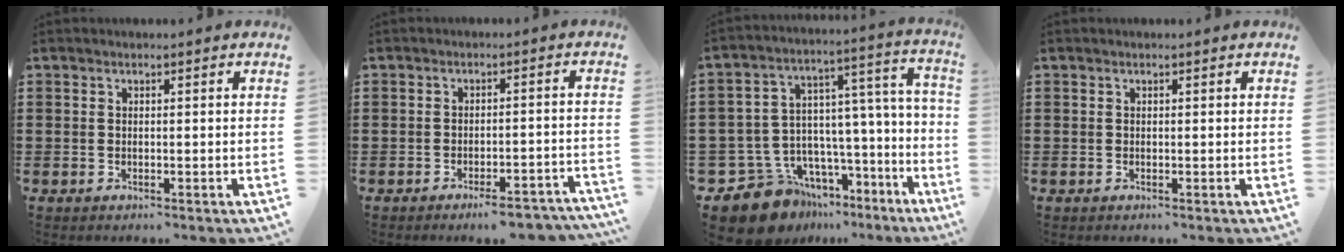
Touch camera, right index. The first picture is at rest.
{"total": 4.0, "force": [-3.7, 0.3, 1.6], "torque": [-0.025, -0.001, -0.070]}
{"total": 9.9, "force": [-8.4, 4.7, 2.6], "torque": [-0.072, -0.001, -0.159]}
{"total": 0.0}